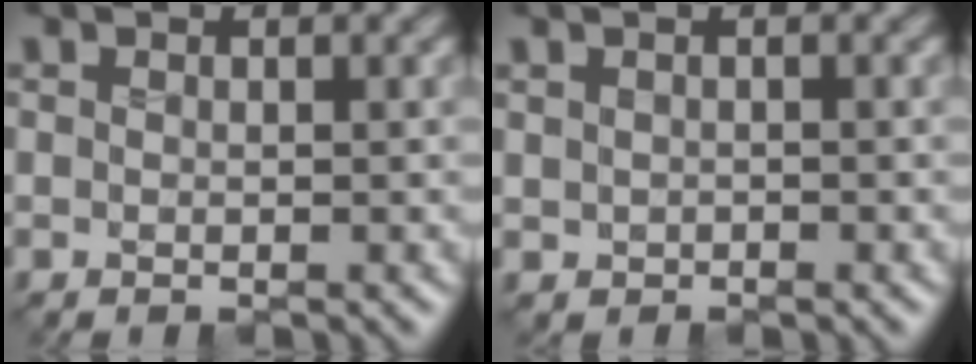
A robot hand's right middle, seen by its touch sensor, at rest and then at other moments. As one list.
[{"total": 0.0}]